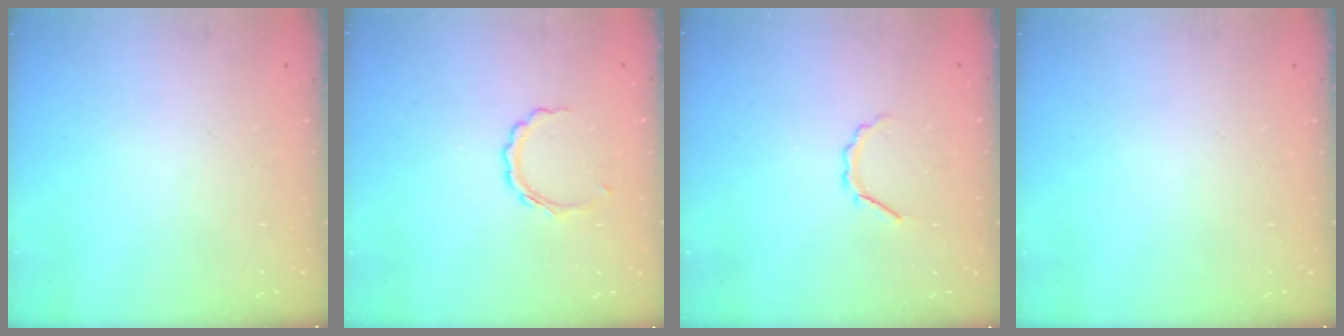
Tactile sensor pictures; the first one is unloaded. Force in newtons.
{"total": 6.1, "press": 6.0, "slide": 0.9}
{"total": 2.8, "press": 2.7, "slide": 0.8}
{"total": 0.0}